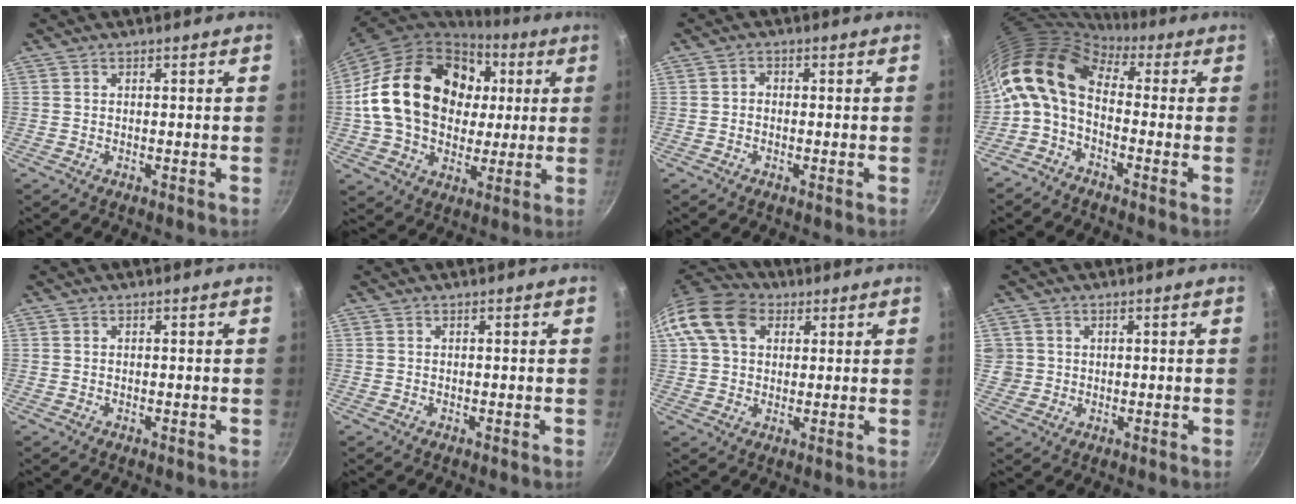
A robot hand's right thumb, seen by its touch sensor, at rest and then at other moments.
{"total": 24.6, "force": [4.1, 18.7, 15.5], "torque": [-0.245, 0.020, 0.075]}
{"total": 1.4, "force": [-0.4, 1.1, 0.7], "torque": [-0.012, 0.007, -0.010]}
{"total": 11.7, "force": [0.7, 7.1, 9.3], "torque": [-0.173, 0.023, -0.009]}
{"total": 0.0}
{"total": 0.0}
{"total": 13.1, "force": [4.2, 9.9, 7.6], "torque": [-0.130, 0.021, 0.061]}
{"total": 3.7, "force": [0.6, 3.6, 0.8], "torque": [0.006, 0.011, 0.013]}